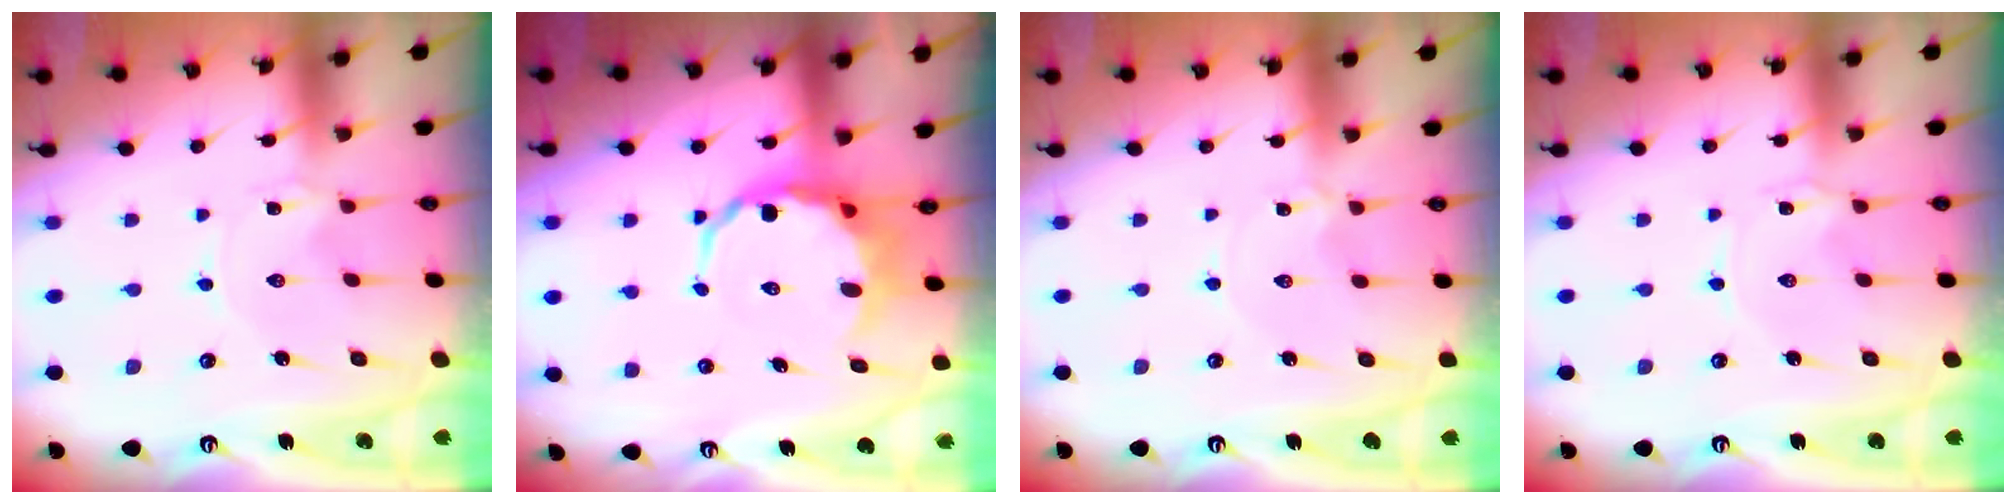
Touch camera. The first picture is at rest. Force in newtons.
{"total": 7.7, "press": 7.3, "slide": 2.4}
{"total": 0.5, "press": 0.5, "slide": 0.2}
{"total": 1.5, "press": 1.5, "slide": 0.1}